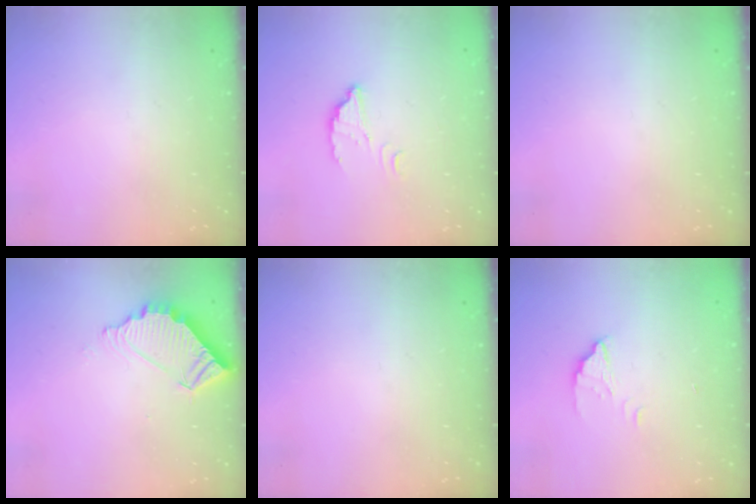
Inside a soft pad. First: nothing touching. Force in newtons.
{"total": 2.6, "press": 2.6, "slide": 0.2}
{"total": 0.0}
{"total": 6.2, "press": 6.2, "slide": 0.4}
{"total": 0.0}
{"total": 1.8, "press": 1.8, "slide": 0.1}